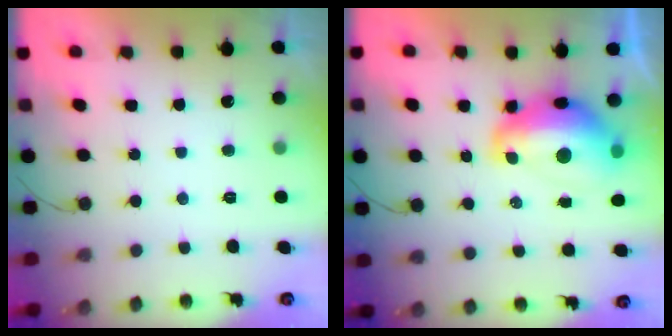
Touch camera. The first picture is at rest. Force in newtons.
{"total": 14.6, "press": 14.5, "slide": 1.6}